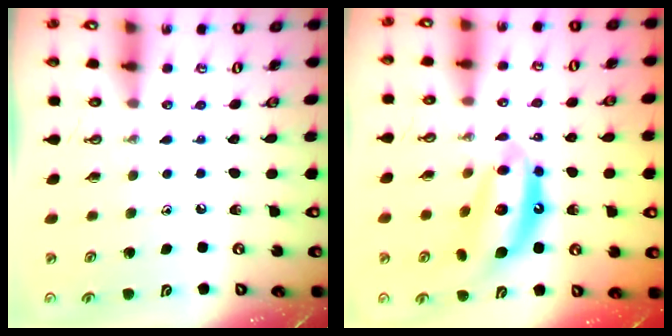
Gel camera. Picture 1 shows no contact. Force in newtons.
{"total": 11.7, "press": 11.7, "slide": 0.9}